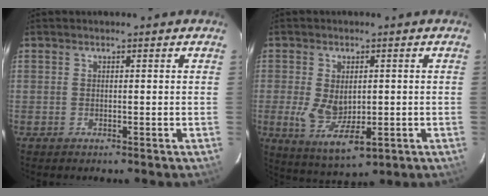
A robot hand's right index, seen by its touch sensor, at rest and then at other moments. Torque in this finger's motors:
{"motor_torque": [0.57, 0.12, 0.18, 0.11]}